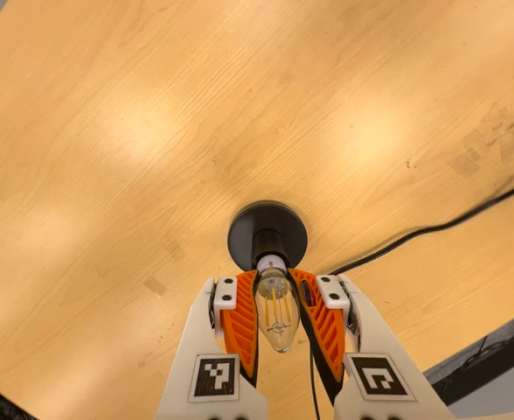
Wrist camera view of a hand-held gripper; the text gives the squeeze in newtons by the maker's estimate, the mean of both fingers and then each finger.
{"total": 23.2, "left": 26.2, "right": 20.1}